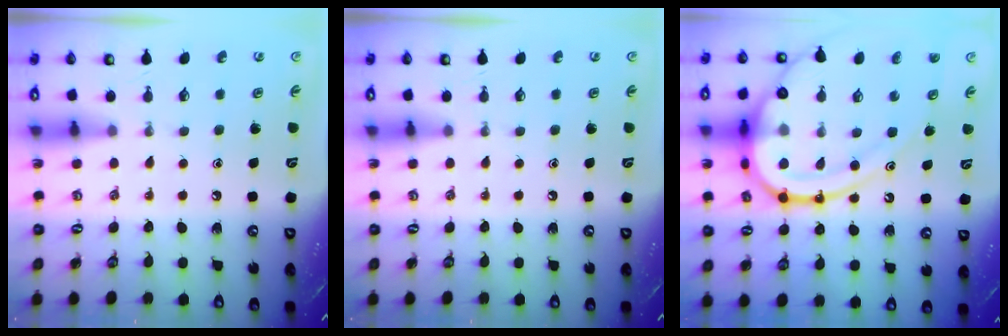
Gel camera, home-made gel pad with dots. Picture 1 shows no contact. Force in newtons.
{"total": 0.0}
{"total": 21.8, "press": 21.7, "slide": 2.2}